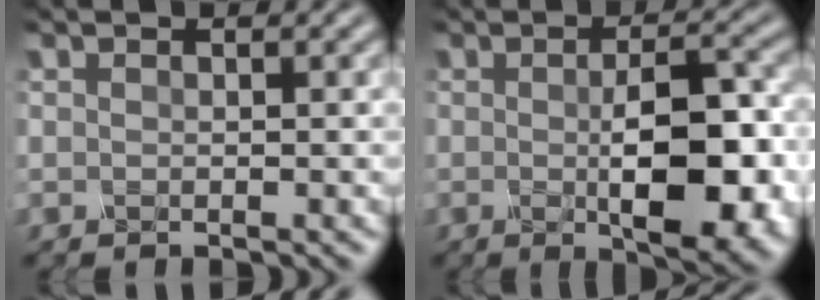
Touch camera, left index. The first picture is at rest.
{"total": 8.2, "force": [-0.9, 2.8, 7.7], "torque": [-0.116, -0.008, -0.007]}